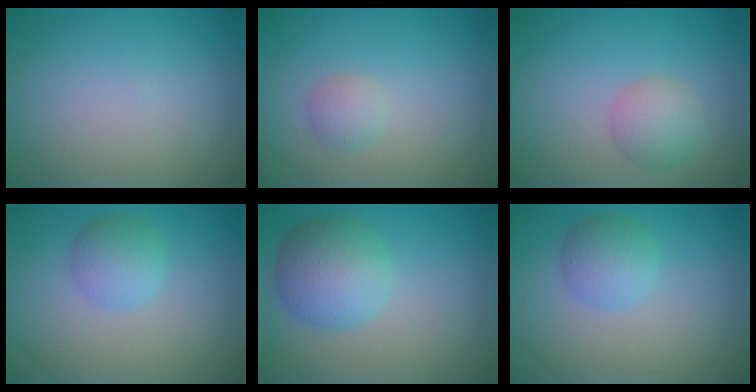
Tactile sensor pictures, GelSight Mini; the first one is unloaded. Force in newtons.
{"total": 1.4, "press": 1.4, "slide": 0.0}
{"total": 2.5, "press": 2.5, "slide": 0.1}
{"total": 2.6, "press": 2.6, "slide": 0.1}
{"total": 5.3, "press": 5.3, "slide": 0.1}
{"total": 2.7, "press": 2.7, "slide": 0.1}